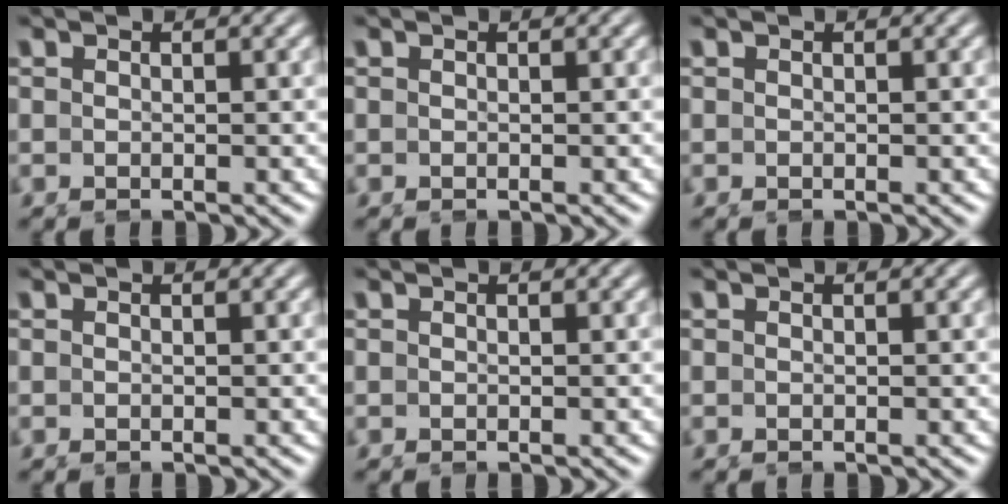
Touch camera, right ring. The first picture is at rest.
{"total": 0.0}
{"total": 0.0}
{"total": 0.0}
{"total": 0.0}
{"total": 0.0}